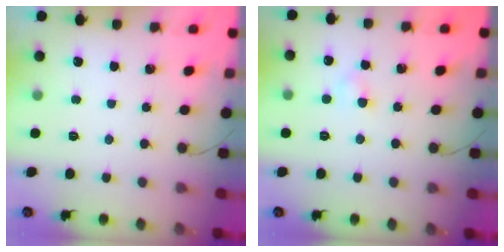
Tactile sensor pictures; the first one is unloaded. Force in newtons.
{"total": 2.5, "press": 2.4, "slide": 0.9}